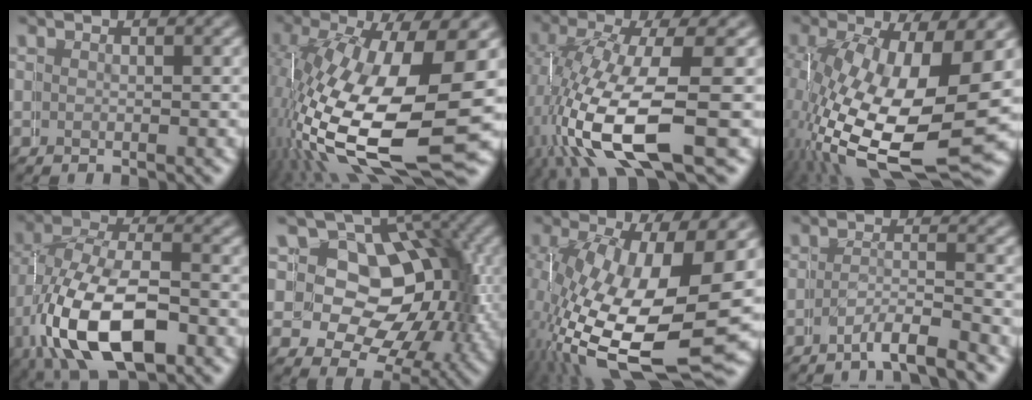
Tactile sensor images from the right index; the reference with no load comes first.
{"total": 14.3, "force": [-2.9, 7.0, 12.1], "torque": [-0.240, -0.055, -0.008]}
{"total": 8.7, "force": [-1.3, 4.1, 7.6], "torque": [-0.168, -0.032, 0.003]}
{"total": 12.2, "force": [-1.5, 6.3, 10.3], "torque": [-0.225, -0.067, 0.020]}
{"total": 9.9, "force": [-2.7, 6.4, 7.1], "torque": [-0.162, -0.047, -0.017]}
{"total": 15.2, "force": [1.0, 13.1, 7.5], "torque": [-0.151, -0.057, 0.023]}
{"total": 11.9, "force": [-2.3, 5.9, 10.0], "torque": [-0.214, -0.059, 0.002]}
{"total": 2.7, "force": [-2.6, -0.2, -0.2], "torque": [0.002, -0.007, -0.045]}